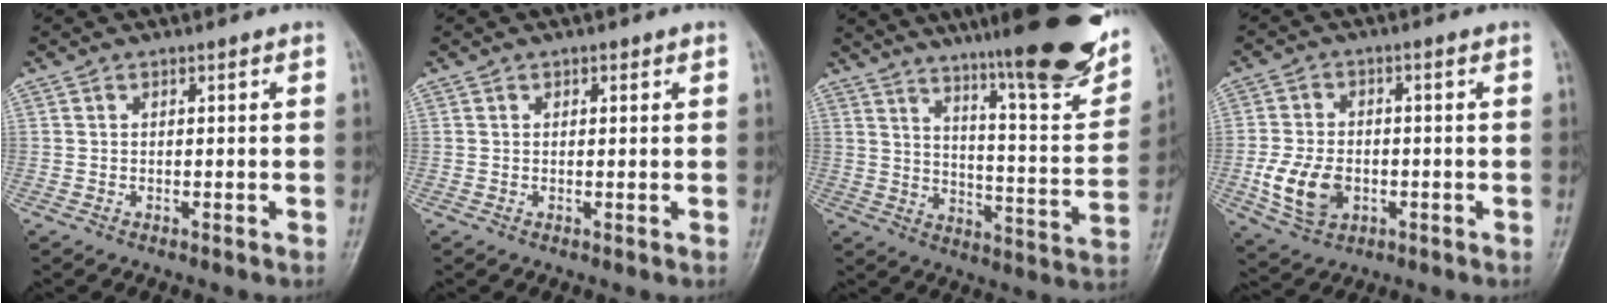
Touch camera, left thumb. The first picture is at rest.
{"total": 0.8, "force": [0.4, 0.5, 0.4], "torque": [0.002, -0.001, 0.003]}
{"total": 25.7, "force": [17.3, 4.6, 18.4], "torque": [-0.241, -0.065, 0.248]}
{"total": 9.0, "force": [-2.1, 6.3, 6.1], "torque": [-0.106, 0.004, -0.033]}